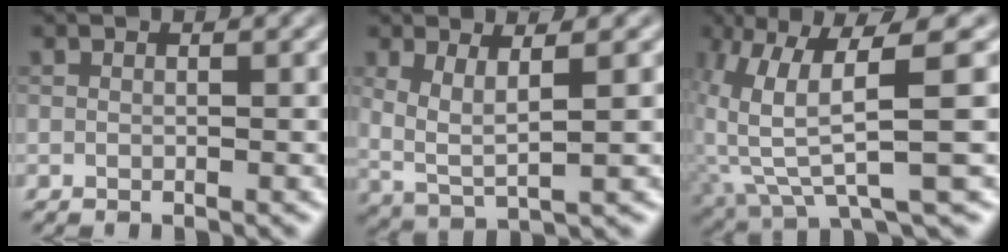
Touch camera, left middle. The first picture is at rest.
{"total": 3.8, "force": [1.1, 1.1, 3.5], "torque": [-0.074, -0.007, 0.025]}
{"total": 8.0, "force": [1.2, 1.4, 7.8], "torque": [-0.143, -0.003, 0.026]}